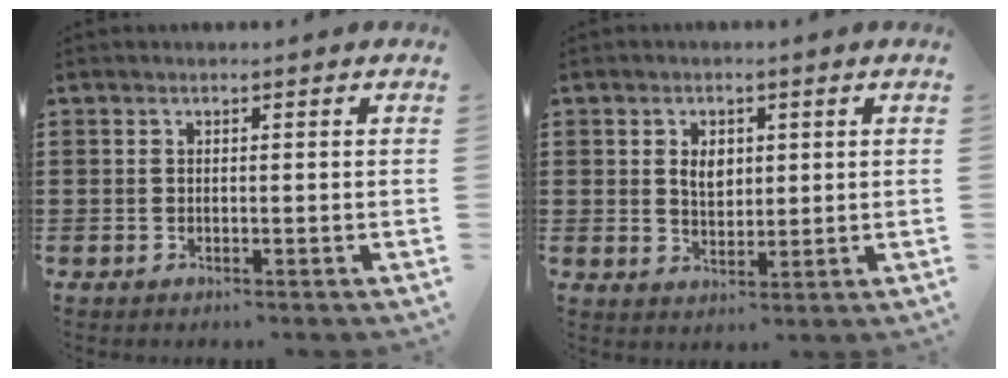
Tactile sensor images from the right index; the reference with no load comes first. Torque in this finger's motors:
{"motor_torque": [0.01, 0.01, 0.10, 0.06]}